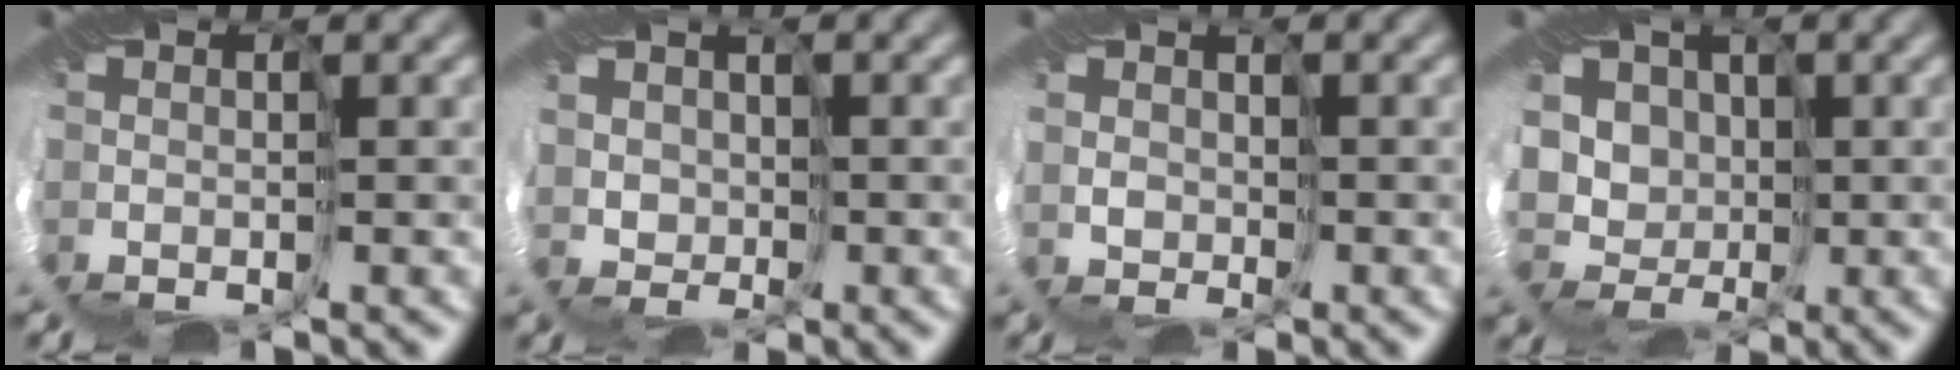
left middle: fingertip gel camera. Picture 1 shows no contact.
{"total": 2.4, "force": [1.6, 0.1, -1.9], "torque": [0.020, 0.005, 0.031]}
{"total": 2.0, "force": [1.1, -0.1, -1.7], "torque": [0.022, 0.005, 0.021]}
{"total": 4.9, "force": [3.2, 3.8, 0.3], "torque": [-0.025, 0.012, 0.056]}